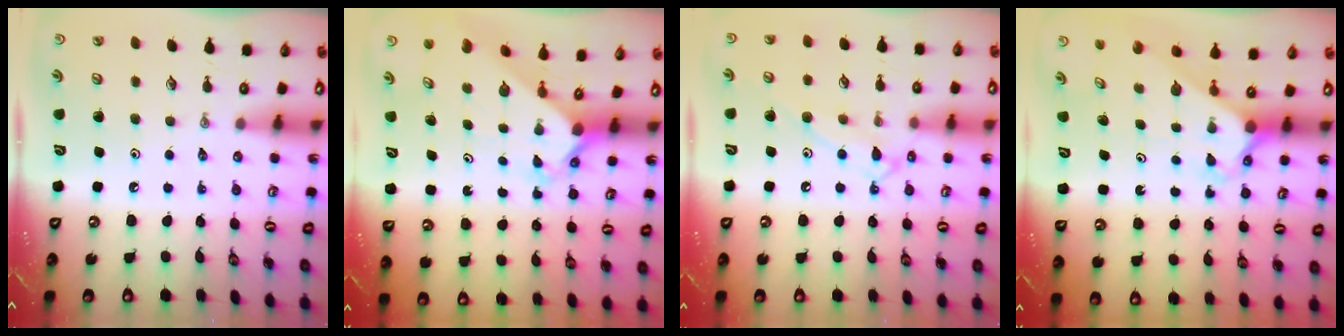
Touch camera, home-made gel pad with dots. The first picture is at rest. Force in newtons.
{"total": 2.6, "press": 2.6, "slide": 0.2}
{"total": 10.6, "press": 10.6, "slide": 0.7}
{"total": 2.2, "press": 2.2, "slide": 0.1}